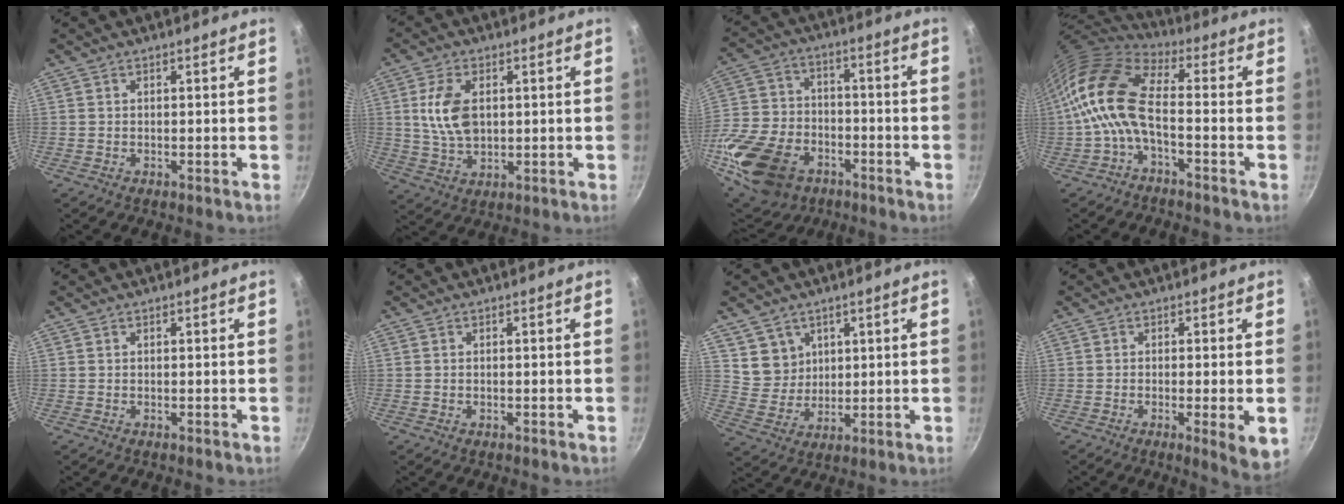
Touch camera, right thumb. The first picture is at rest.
{"total": 9.3, "force": [1.6, 5.7, 7.2], "torque": [-0.130, -0.006, 0.033]}
{"total": 23.2, "force": [-9.7, 16.1, 13.7], "torque": [-0.276, 0.031, -0.166]}
{"total": 12.3, "force": [-2.0, 5.7, 10.8], "torque": [-0.210, 0.027, -0.053]}
{"total": 0.0}
{"total": 0.0}
{"total": 6.4, "force": [3.2, 5.4, 1.4], "torque": [-0.002, -0.015, 0.068]}
{"total": 6.9, "force": [-1.9, 0.9, 6.6], "torque": [-0.096, -0.004, -0.025]}